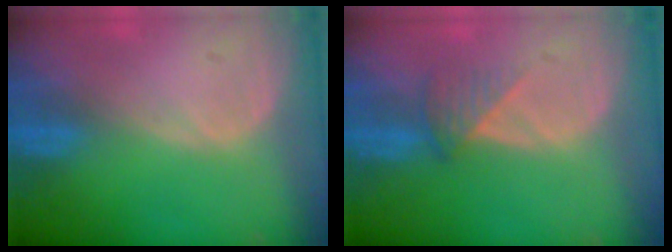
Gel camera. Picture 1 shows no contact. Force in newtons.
{"total": 3.1, "press": 2.9, "slide": 1.3}